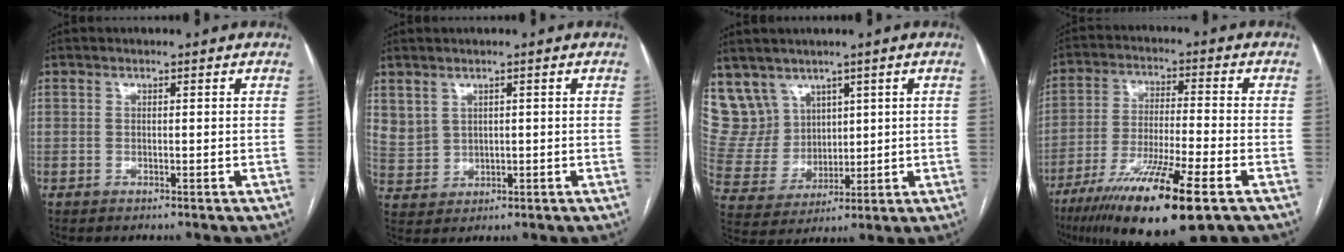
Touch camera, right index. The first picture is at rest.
{"total": 4.4, "force": [2.5, 3.4, 1.3], "torque": [-0.031, 0.005, 0.064]}
{"total": 8.9, "force": [6.0, 6.5, 0.5], "torque": [-0.023, 0.032, 0.140]}
{"total": 16.6, "force": [-9.6, 0.9, 13.4], "torque": [-0.244, -0.042, -0.167]}